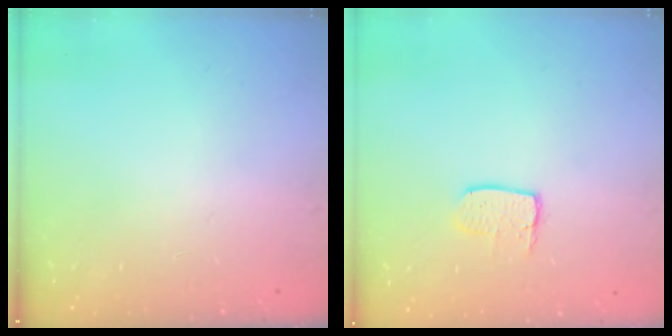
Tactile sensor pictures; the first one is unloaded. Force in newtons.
{"total": 6.8, "press": 6.8, "slide": 0.4}